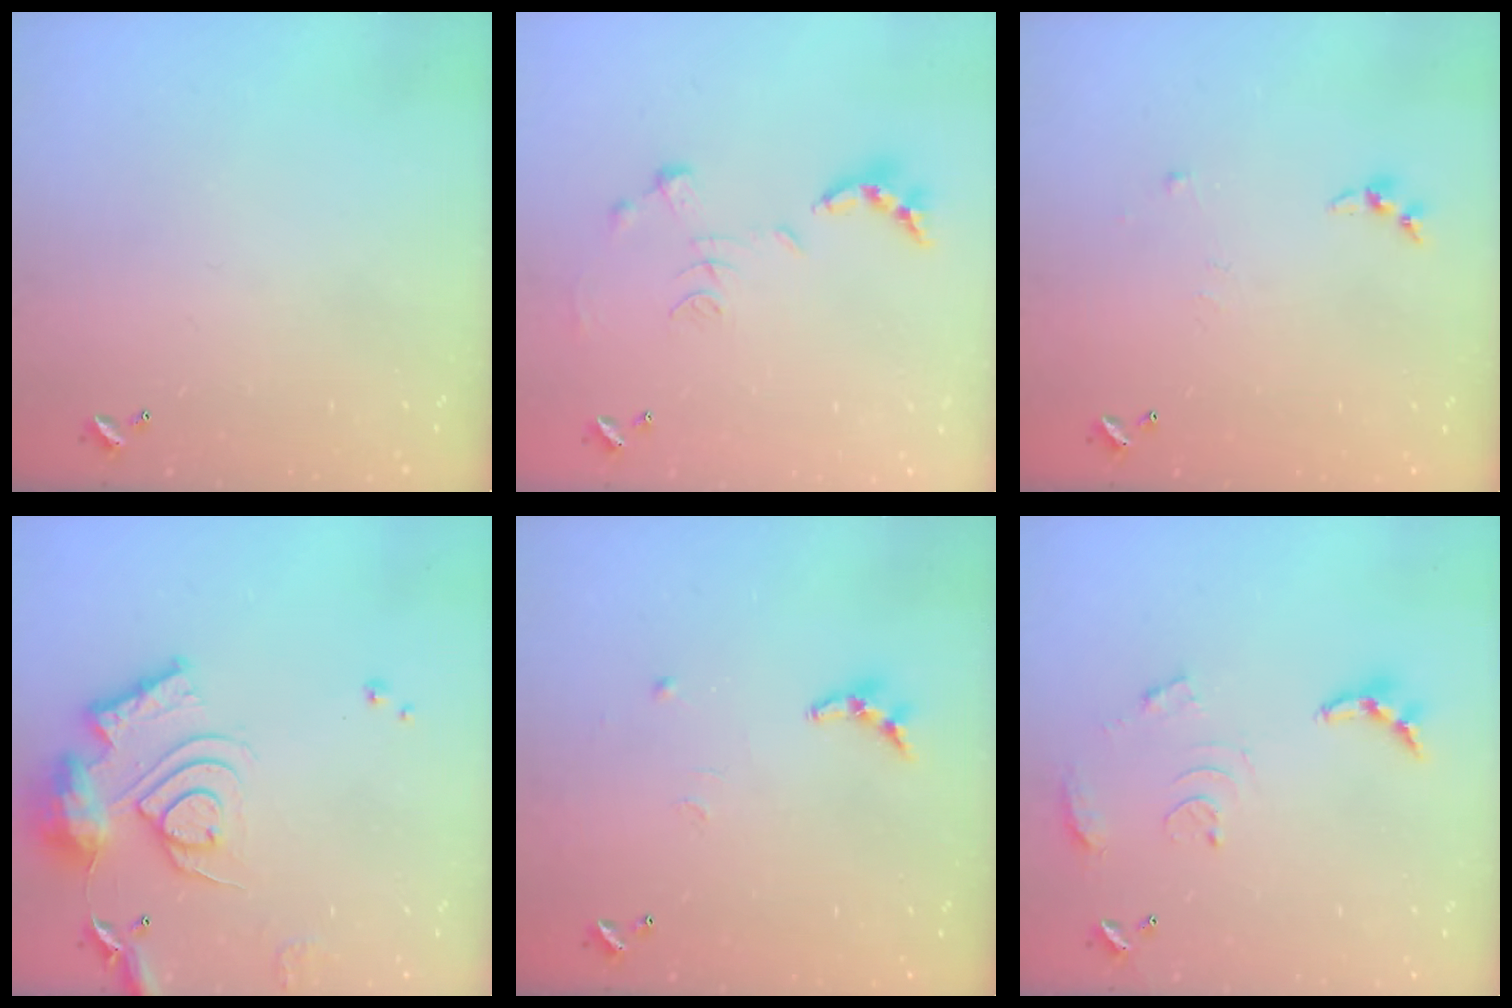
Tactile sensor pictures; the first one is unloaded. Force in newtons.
{"total": 1.1, "press": 1.0, "slide": 0.4}
{"total": 3.3, "press": 3.3, "slide": 0.5}
{"total": 15.8, "press": 15.8, "slide": 1.0}
{"total": 6.6, "press": 6.5, "slide": 0.6}
{"total": 10.6, "press": 10.6, "slide": 0.8}